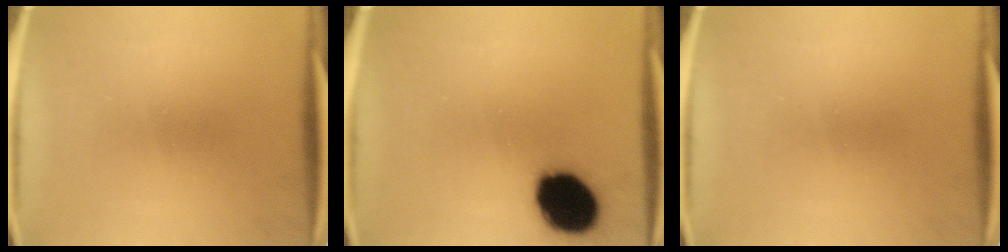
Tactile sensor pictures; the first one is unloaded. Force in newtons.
{"total": 16.2}
{"total": 0.0}